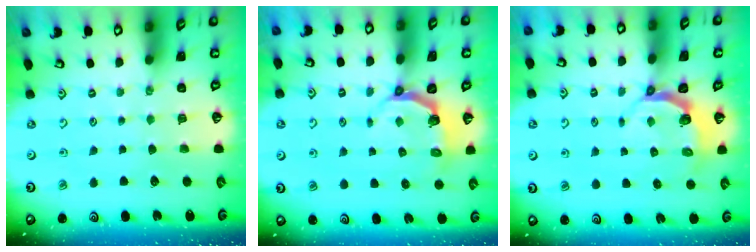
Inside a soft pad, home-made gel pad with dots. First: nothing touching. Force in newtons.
{"total": 4.3, "press": 2.9, "slide": 3.1}
{"total": 4.9, "press": 4.0, "slide": 2.9}